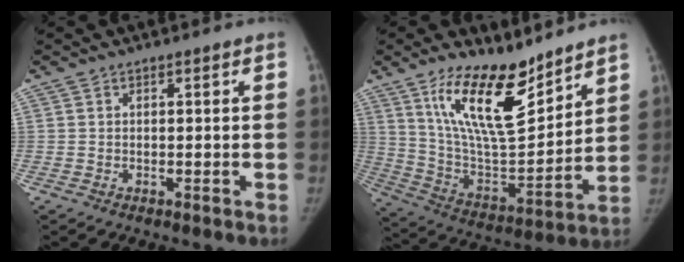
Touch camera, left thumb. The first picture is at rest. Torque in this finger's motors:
{"motor_torque": [0.49, 0.30, 1.44, -1.33, 0.49]}